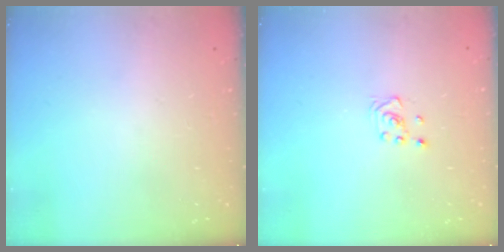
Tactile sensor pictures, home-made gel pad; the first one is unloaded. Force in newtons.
{"total": 2.6, "press": 2.4, "slide": 1.0}